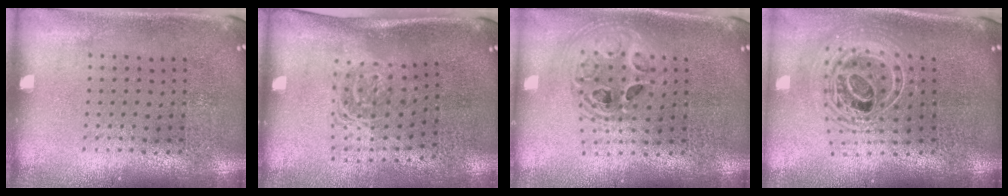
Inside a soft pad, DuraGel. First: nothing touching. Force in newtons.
{"total": 1.6, "press": 1.2, "slide": 1.1}
{"total": 2.0, "press": 1.6, "slide": 1.2}
{"total": 2.5, "press": 1.8, "slide": 1.6}